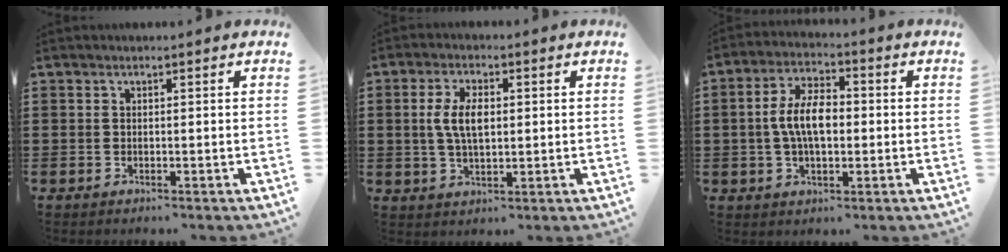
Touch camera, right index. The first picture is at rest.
{"total": 5.8, "force": [0.6, 2.7, 5.1], "torque": [-0.117, 0.005, 0.003]}
{"total": 7.7, "force": [-0.2, 3.8, 6.7], "torque": [-0.145, 0.006, -0.010]}